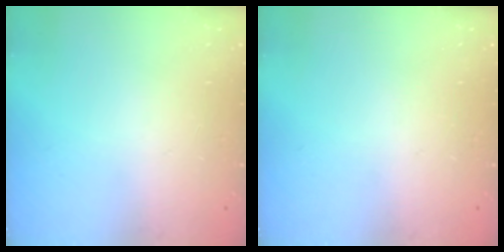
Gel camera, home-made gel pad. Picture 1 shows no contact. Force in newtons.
{"total": 0.0}